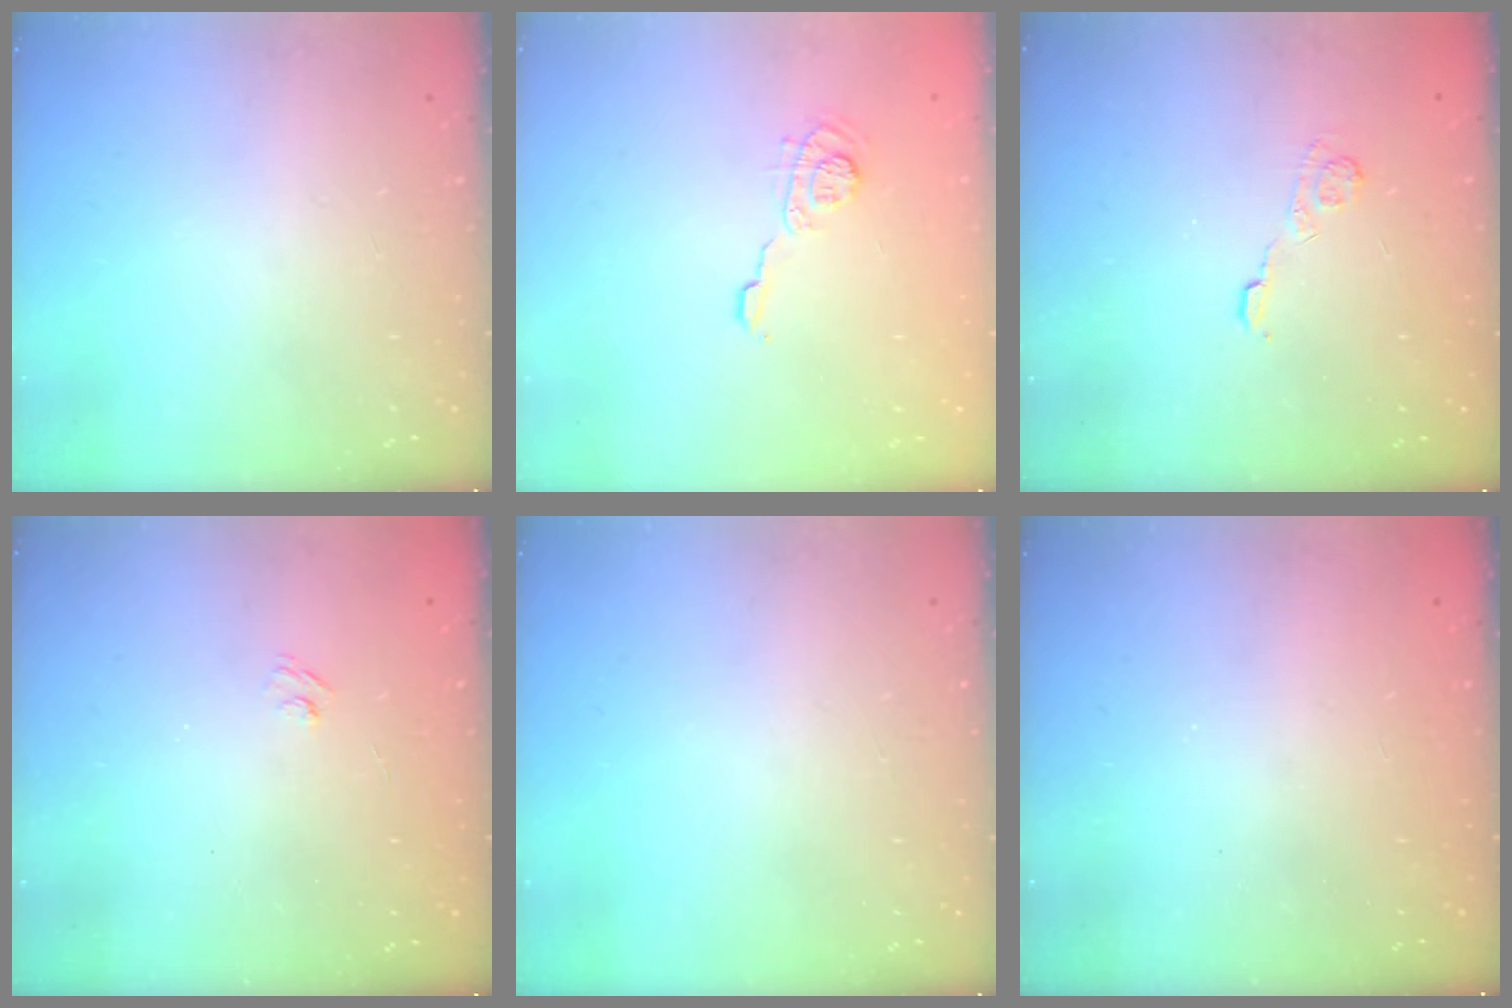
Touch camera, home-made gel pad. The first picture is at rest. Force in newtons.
{"total": 5.5, "press": 5.4, "slide": 1.1}
{"total": 5.4, "press": 5.2, "slide": 1.6}
{"total": 2.2, "press": 2.0, "slide": 1.0}
{"total": 0.0}
{"total": 2.3, "press": 2.2, "slide": 0.7}